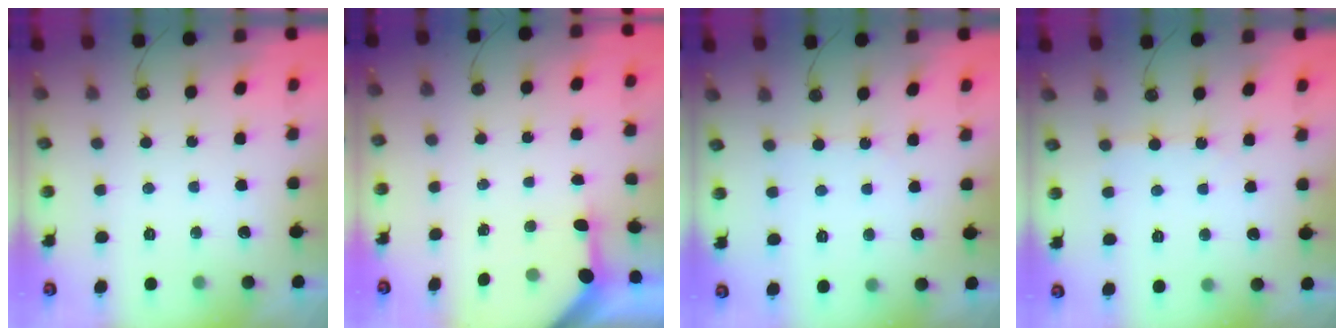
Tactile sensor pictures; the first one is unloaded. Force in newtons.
{"total": 3.2, "press": 3.2, "slide": 0.3}
{"total": 2.3, "press": 2.3, "slide": 0.4}
{"total": 3.6, "press": 3.5, "slide": 0.4}